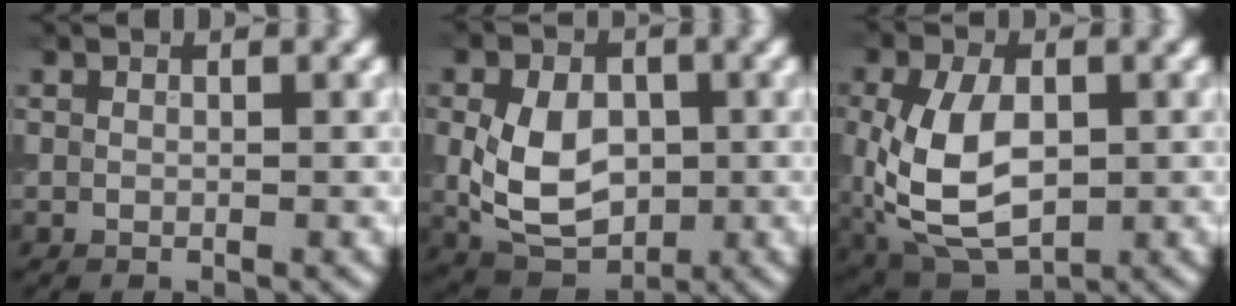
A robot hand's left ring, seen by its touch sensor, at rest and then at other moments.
{"total": 7.0, "force": [-0.1, 4.9, 5.0], "torque": [-0.103, -0.005, -0.002]}
{"total": 8.9, "force": [-0.6, 5.5, 7.0], "torque": [-0.153, -0.008, -0.009]}